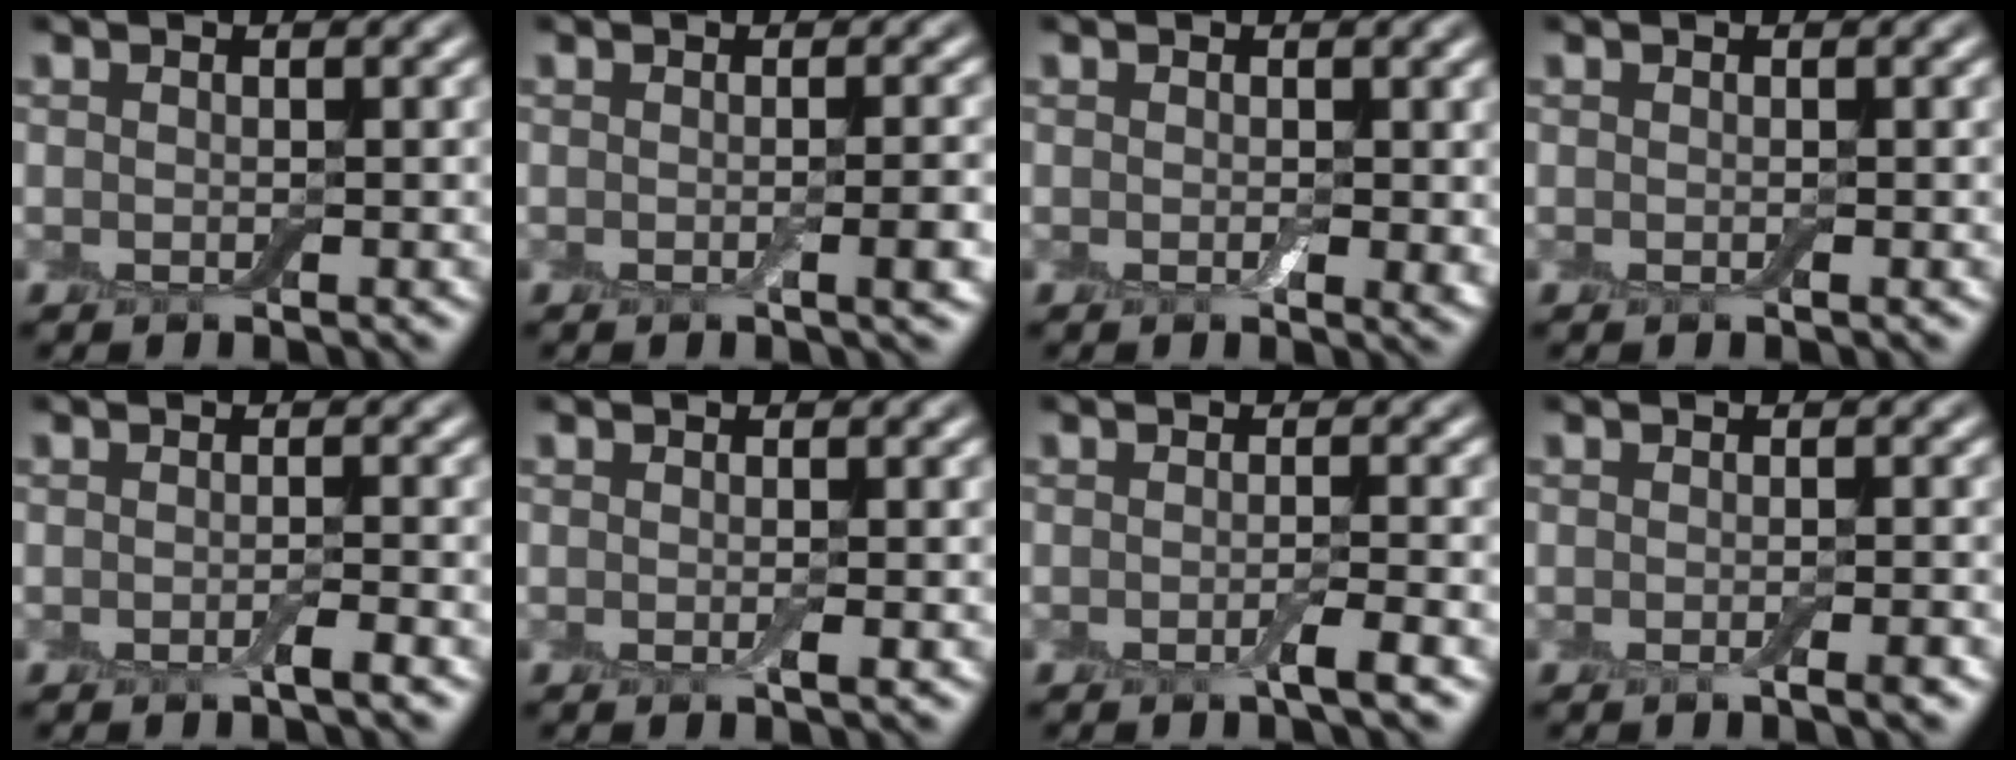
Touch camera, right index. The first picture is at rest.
{"total": 2.2, "force": [-0.4, 0.3, 2.1], "torque": [-0.029, -0.001, -0.008]}
{"total": 1.4, "force": [0.0, 0.6, 1.2], "torque": [-0.016, -0.003, -0.001]}
{"total": 0.0}
{"total": 1.2, "force": [-0.6, 0.1, 1.1], "torque": [-0.017, -0.001, -0.012]}
{"total": 0.7, "force": [-0.1, 0.1, 0.7], "torque": [-0.013, -0.003, -0.003]}
{"total": 1.8, "force": [-0.8, 0.2, 1.6], "torque": [-0.022, -0.001, -0.016]}
{"total": 1.7, "force": [-0.7, 0.4, 1.6], "torque": [-0.016, -0.001, -0.011]}